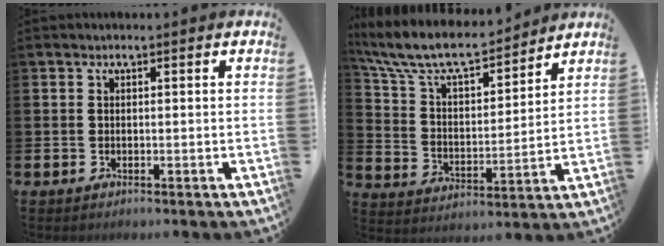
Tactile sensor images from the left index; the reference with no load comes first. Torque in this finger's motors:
{"motor_torque": [0.98, -1.16, 0.88, 0.21]}